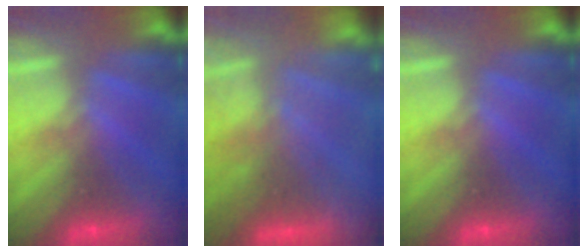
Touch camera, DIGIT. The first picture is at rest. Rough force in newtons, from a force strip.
{"total": 7.9}
{"total": 0.0}